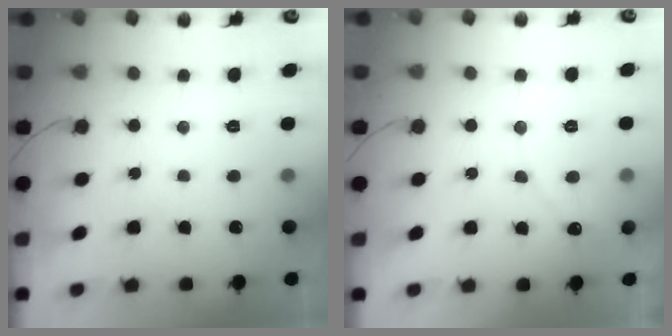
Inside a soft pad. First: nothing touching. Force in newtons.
{"total": 4.5, "press": 4.5, "slide": 0.4}